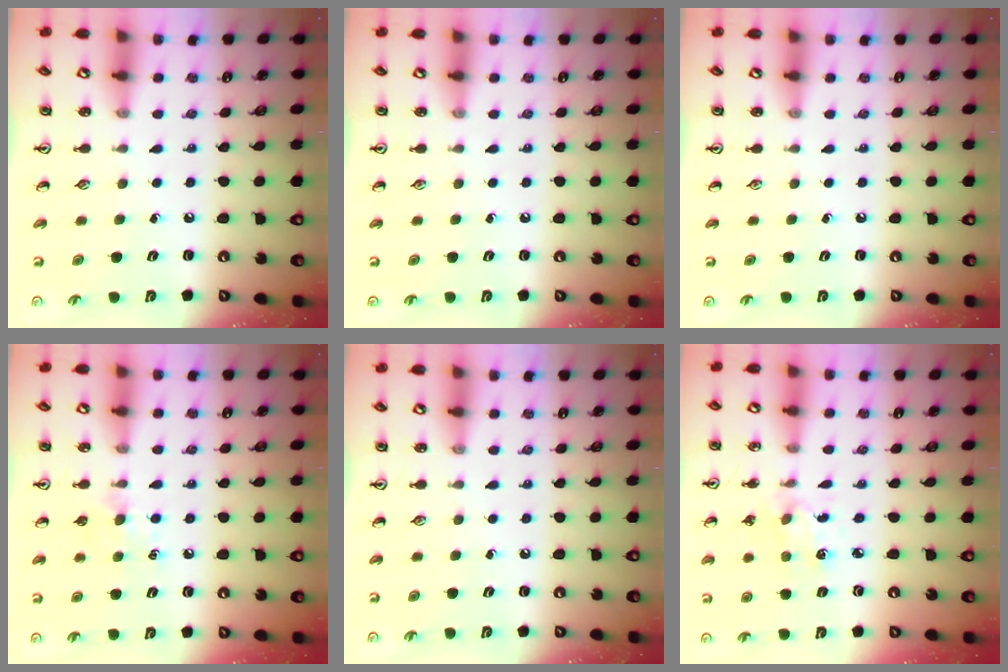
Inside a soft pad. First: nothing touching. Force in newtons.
{"total": 0.0}
{"total": 0.0}
{"total": 6.3, "press": 6.2, "slide": 0.7}
{"total": 0.0}
{"total": 2.5, "press": 2.4, "slide": 0.6}